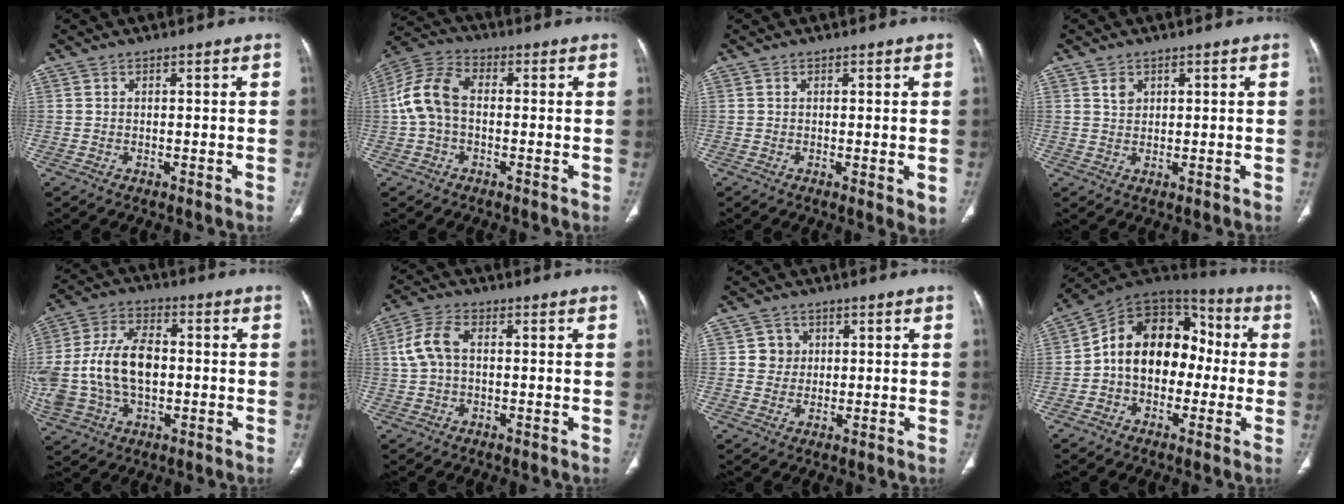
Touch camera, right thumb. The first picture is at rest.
{"total": 9.6, "force": [-0.3, 6.3, 7.3], "torque": [-0.150, 0.030, -0.016]}
{"total": 2.8, "force": [-0.4, 0.8, 2.6], "torque": [-0.034, -0.011, -0.006]}
{"total": 2.1, "force": [1.0, 1.7, 0.9], "torque": [-0.009, -0.006, 0.020]}
{"total": 17.4, "force": [-0.9, 11.1, 13.4], "torque": [-0.282, 0.025, -0.011]}
{"total": 6.5, "force": [0.5, 4.0, 5.1], "torque": [-0.112, 0.021, 0.006]}
{"total": 3.6, "force": [0.8, 3.5, 0.6], "torque": [0.014, 0.001, 0.010]}
{"total": 16.2, "force": [-1.0, 11.7, 11.1], "torque": [-0.137, 0.054, -0.032]}